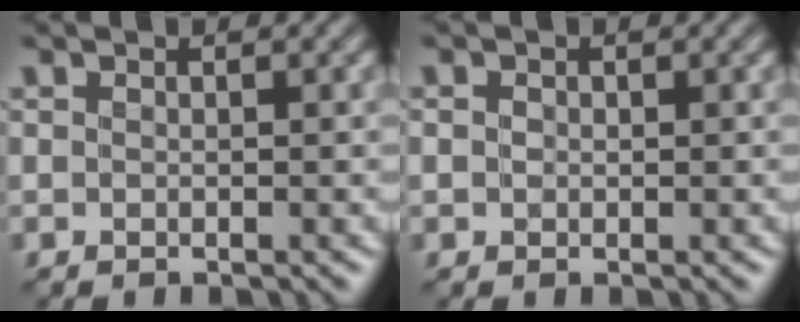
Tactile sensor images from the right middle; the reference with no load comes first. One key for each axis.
{"total": 0.8, "fx": 0.1, "fy": 0.7, "fz": 0.3, "tx": -0.006, "ty": -0.001, "tz": -0.001}